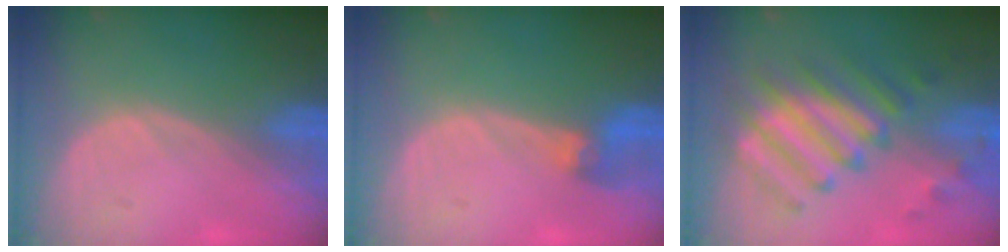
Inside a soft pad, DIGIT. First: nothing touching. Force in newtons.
{"total": 2.9, "press": 2.6, "slide": 1.2}
{"total": 8.6, "press": 8.6, "slide": 0.3}